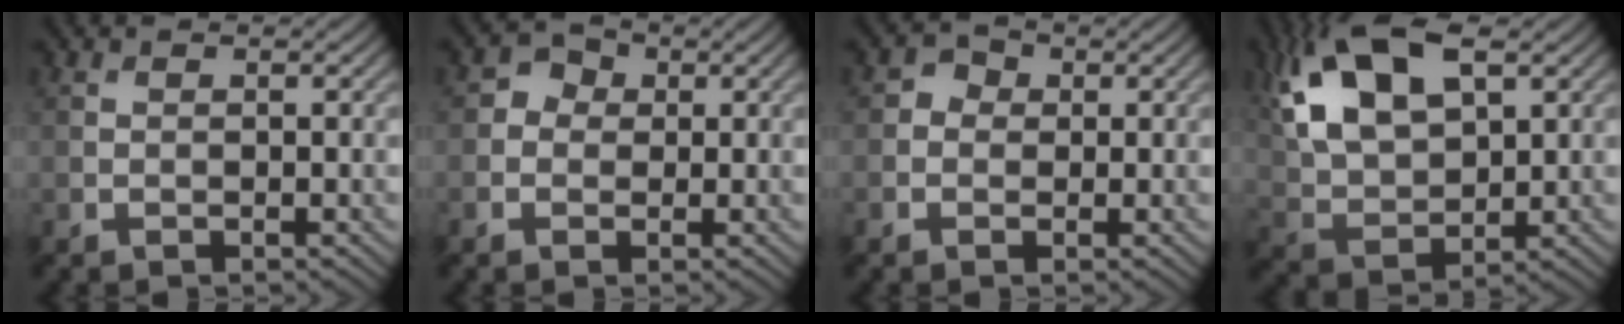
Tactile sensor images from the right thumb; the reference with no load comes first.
{"total": 2.4, "force": [0.0, 2.2, 0.9], "torque": [-0.011, 0.004, -0.007]}
{"total": 1.8, "force": [0.0, 1.7, 0.6], "torque": [-0.008, 0.001, -0.008]}
{"total": 14.2, "force": [5.9, 7.1, 10.7], "torque": [-0.241, 0.014, 0.107]}